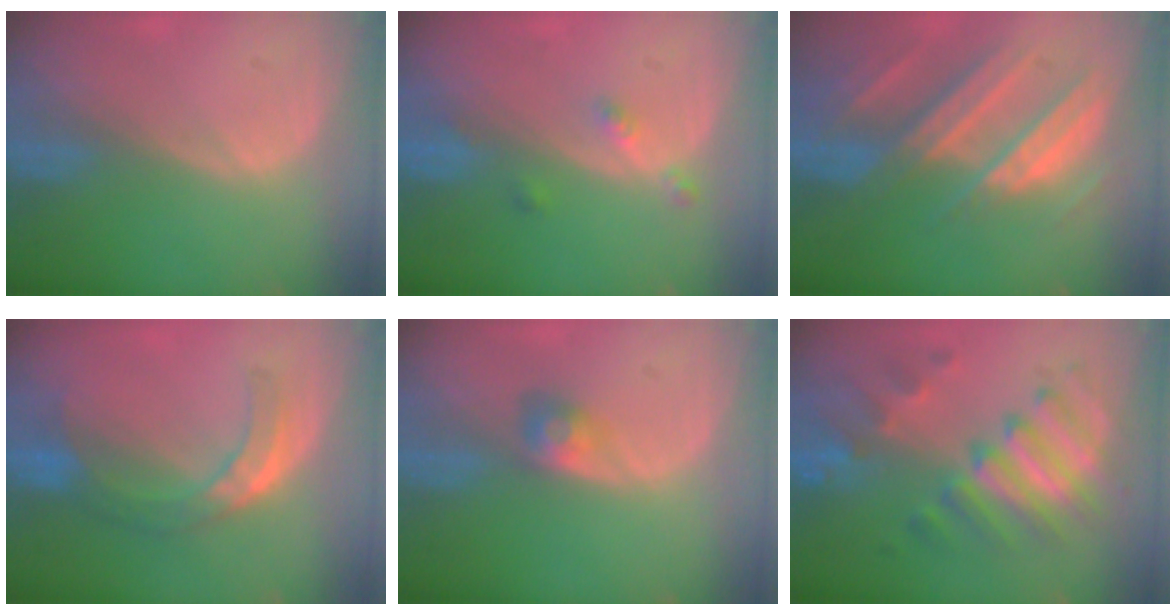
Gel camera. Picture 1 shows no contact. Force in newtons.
{"total": 2.7, "press": 2.3, "slide": 1.5}
{"total": 10.4, "press": 9.2, "slide": 4.9}
{"total": 7.5, "press": 6.5, "slide": 3.8}
{"total": 3.0, "press": 2.5, "slide": 1.5}
{"total": 9.3, "press": 9.3, "slide": 0.6}